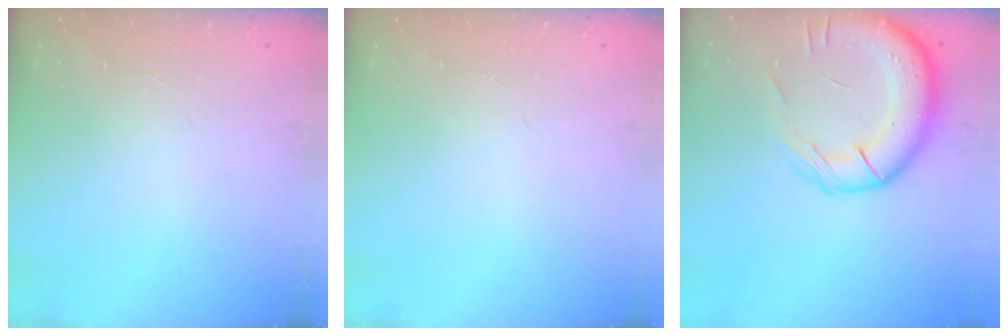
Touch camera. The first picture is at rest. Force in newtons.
{"total": 0.0}
{"total": 17.3, "press": 16.9, "slide": 3.5}